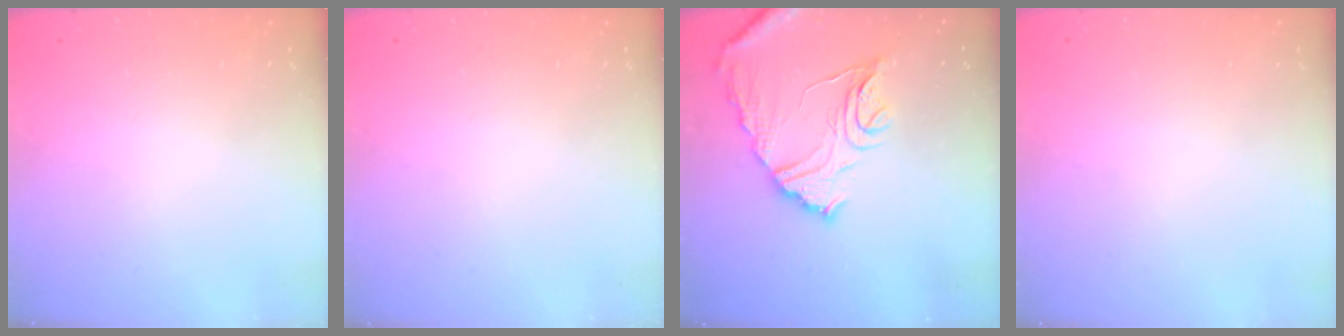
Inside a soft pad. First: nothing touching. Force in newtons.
{"total": 0.0}
{"total": 13.6, "press": 13.5, "slide": 1.2}
{"total": 3.0, "press": 3.0, "slide": 0.1}